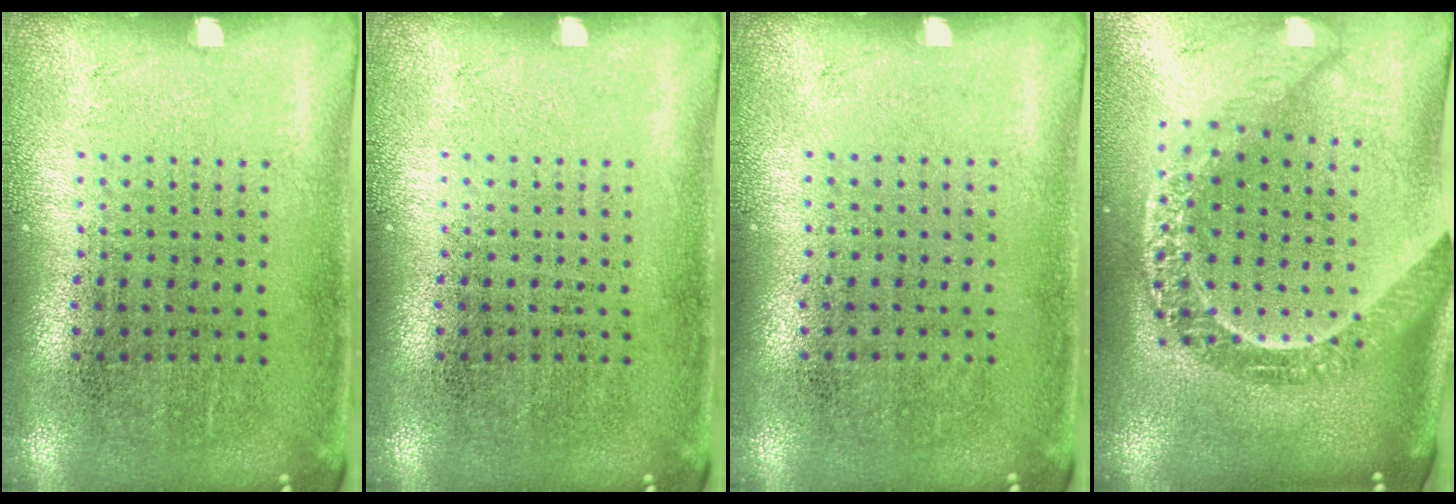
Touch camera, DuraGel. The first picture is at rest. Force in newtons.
{"total": 0.0}
{"total": 0.0}
{"total": 2.9, "press": 2.3, "slide": 1.8}